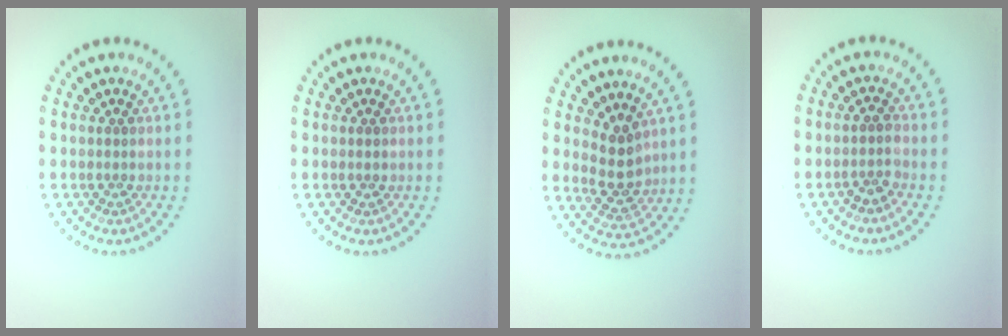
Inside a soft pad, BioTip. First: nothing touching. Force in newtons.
{"total": 0.7, "press": 0.7, "slide": 0.0}
{"total": 2.8, "press": 2.6, "slide": 1.2}
{"total": 1.4, "press": 1.2, "slide": 0.6}